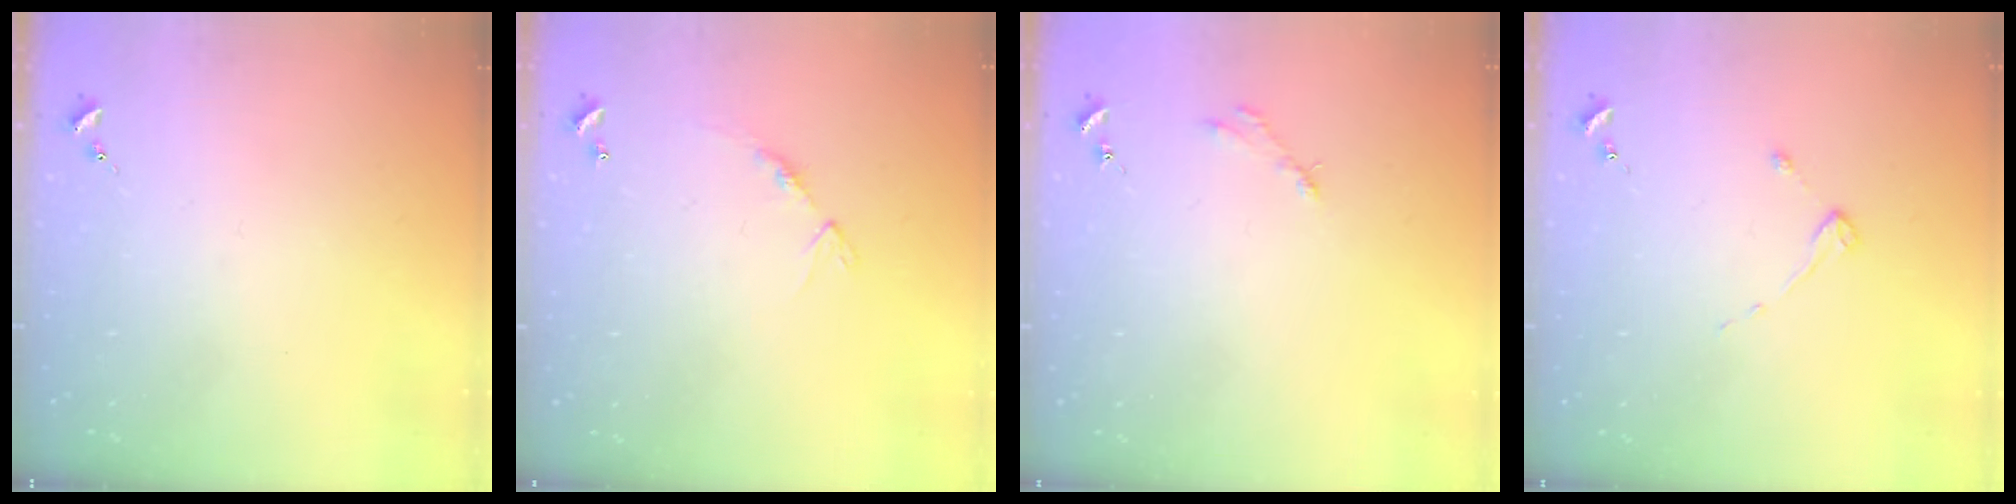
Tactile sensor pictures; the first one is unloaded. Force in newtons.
{"total": 8.4, "press": 8.4, "slide": 0.6}
{"total": 2.5, "press": 2.5, "slide": 0.3}
{"total": 2.6, "press": 2.5, "slide": 0.4}